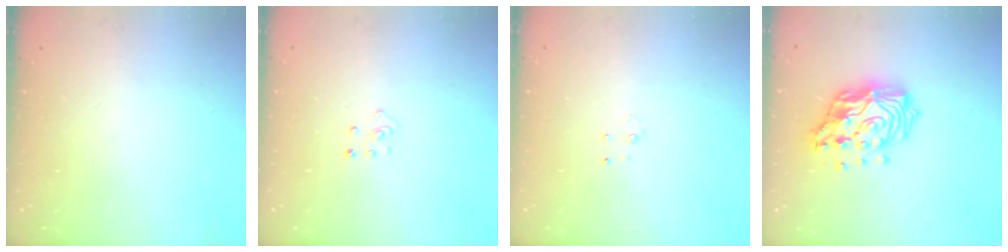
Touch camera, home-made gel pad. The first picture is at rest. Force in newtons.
{"total": 2.5, "press": 2.4, "slide": 0.3}
{"total": 2.7, "press": 2.7, "slide": 0.2}
{"total": 16.3, "press": 16.2, "slide": 1.6}